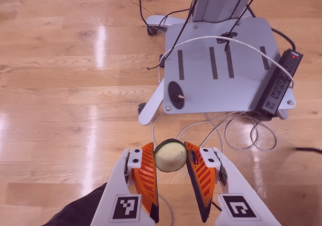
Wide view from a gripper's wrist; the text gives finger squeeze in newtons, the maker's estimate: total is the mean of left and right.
{"total": 7.9, "left": 7.8, "right": 8.0}